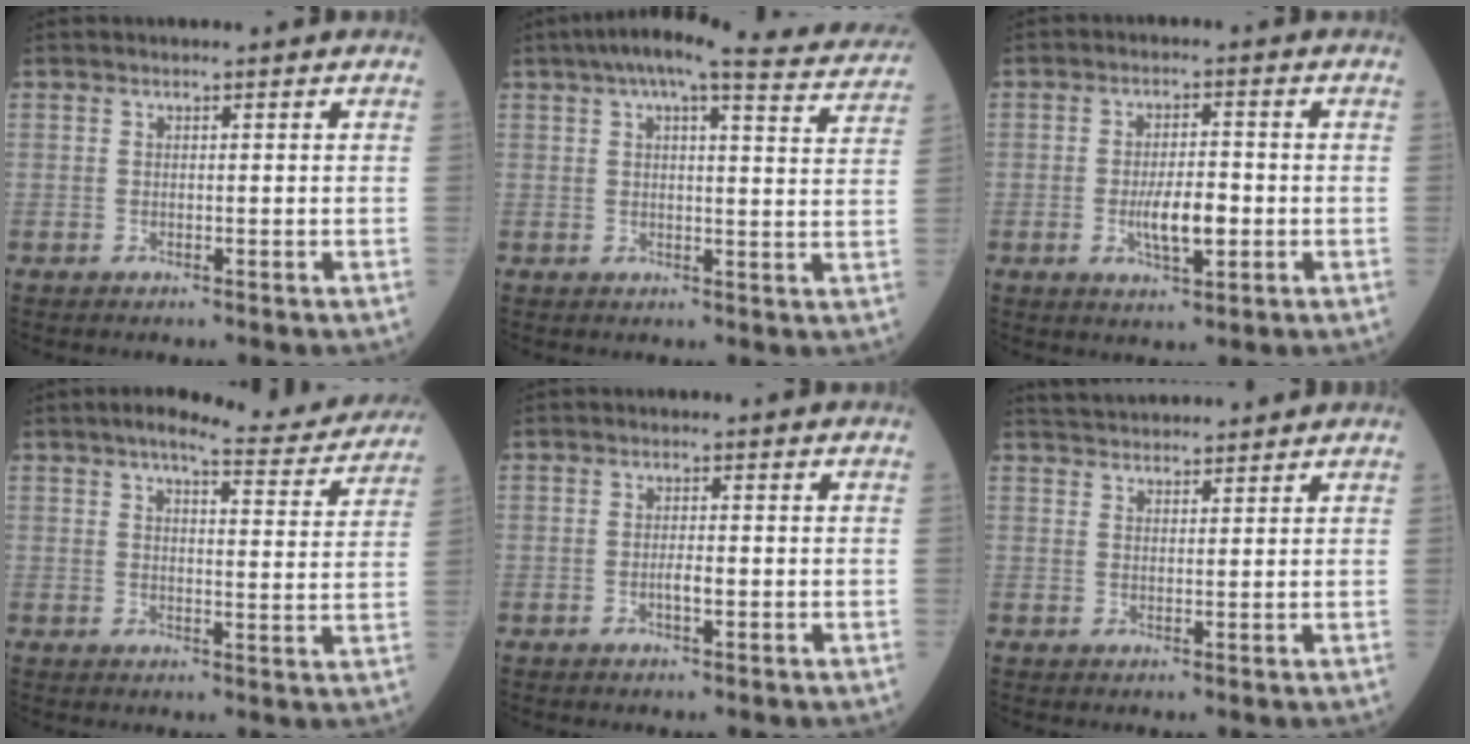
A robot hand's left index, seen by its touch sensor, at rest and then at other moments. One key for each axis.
{"total": 17.1, "fx": 15.2, "fy": 1.6, "fz": 7.6, "tx": -0.106, "ty": 0.006, "tz": 0.179}
{"total": 5.7, "fx": -1.3, "fy": 1.8, "fz": 5.2, "tx": -0.098, "ty": -0.002, "tz": -0.020}
{"total": 11.9, "fx": 10.9, "fy": 1.5, "fz": 4.6, "tx": -0.055, "ty": -0.008, "tz": 0.123}
{"total": 1.7, "fx": -0.5, "fy": 0.4, "fz": 1.6, "tx": -0.030, "ty": 0.000, "tz": -0.009}
{"total": 7.4, "fx": 7.1, "fy": 1.0, "fz": 1.8, "tx": -0.032, "ty": 0.034, "tz": 0.109}